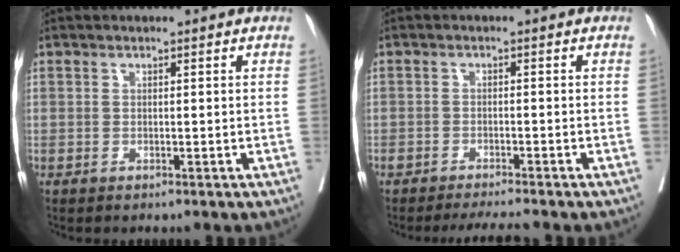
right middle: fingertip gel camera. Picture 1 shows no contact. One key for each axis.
{"total": 3.9, "fx": -3.6, "fy": -0.4, "fz": 1.4, "tx": -0.018, "ty": -0.010, "tz": -0.057}